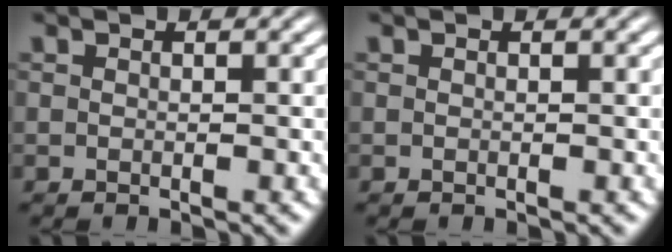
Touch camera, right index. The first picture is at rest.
{"total": 0.0}